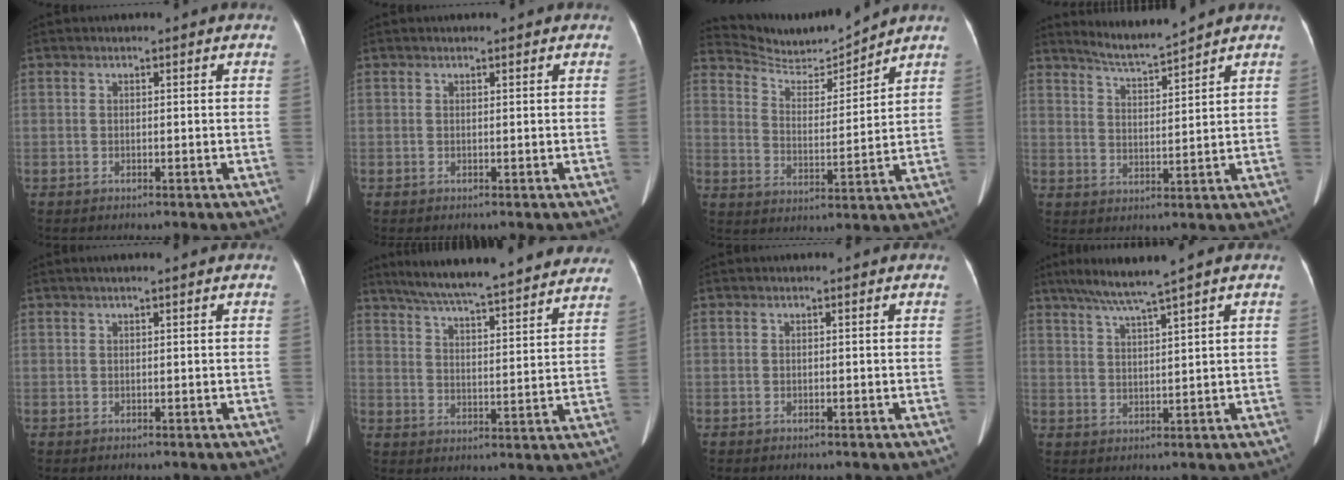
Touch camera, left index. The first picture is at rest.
{"total": 0.7, "force": [0.6, 0.1, 0.3], "torque": [-0.006, 0.008, 0.010]}
{"total": 8.9, "force": [8.9, 0.0, 0.2], "torque": [-0.017, -0.007, 0.163]}
{"total": 5.2, "force": [4.9, -1.2, 0.9], "torque": [-0.026, -0.010, 0.096]}
{"total": 1.1, "force": [0.7, -0.1, 0.8], "torque": [-0.016, 0.010, 0.015]}
{"total": 25.3, "force": [22.1, 2.7, 12.0], "torque": [-0.186, 0.005, 0.293]}
{"total": 0.0}
{"total": 6.3, "force": [4.6, -1.2, 4.1], "torque": [-0.080, 0.005, 0.087]}